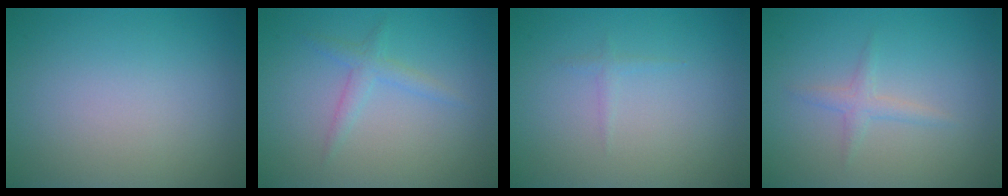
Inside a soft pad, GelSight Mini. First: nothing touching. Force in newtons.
{"total": 1.7, "press": 1.7, "slide": 0.0}
{"total": 0.6, "press": 0.6, "slide": 0.1}
{"total": 1.3, "press": 1.3, "slide": 0.0}